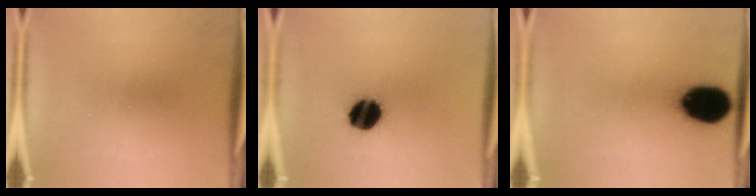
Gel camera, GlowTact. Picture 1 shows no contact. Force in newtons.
{"total": 12.1}
{"total": 16.5}